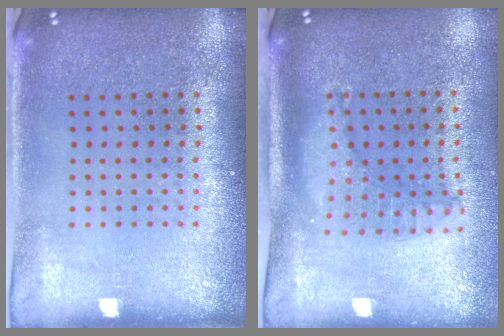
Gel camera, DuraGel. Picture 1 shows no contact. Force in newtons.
{"total": 1.2, "press": 1.2, "slide": 0.2}